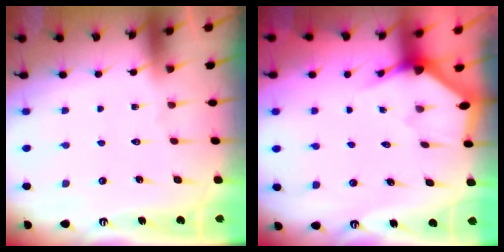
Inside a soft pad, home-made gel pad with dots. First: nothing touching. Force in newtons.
{"total": 2.6, "press": 2.6, "slide": 0.2}